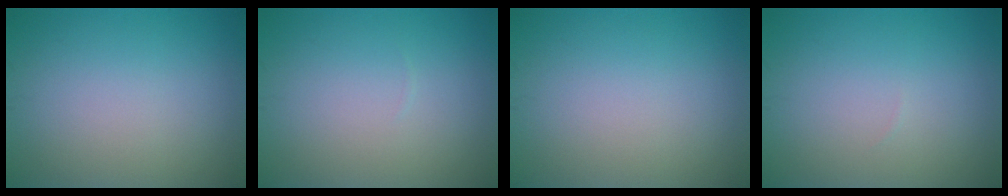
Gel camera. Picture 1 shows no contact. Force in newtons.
{"total": 0.0}
{"total": 0.0}
{"total": 0.0}